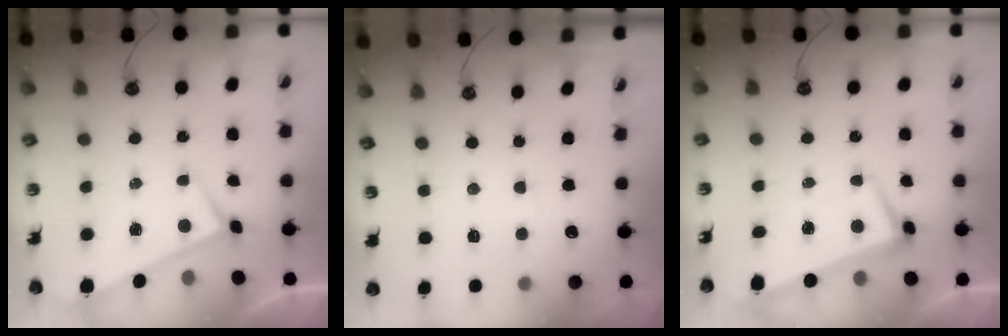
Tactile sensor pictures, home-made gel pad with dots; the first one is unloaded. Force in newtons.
{"total": 4.2, "press": 4.2, "slide": 0.4}
{"total": 2.5, "press": 2.5, "slide": 0.4}